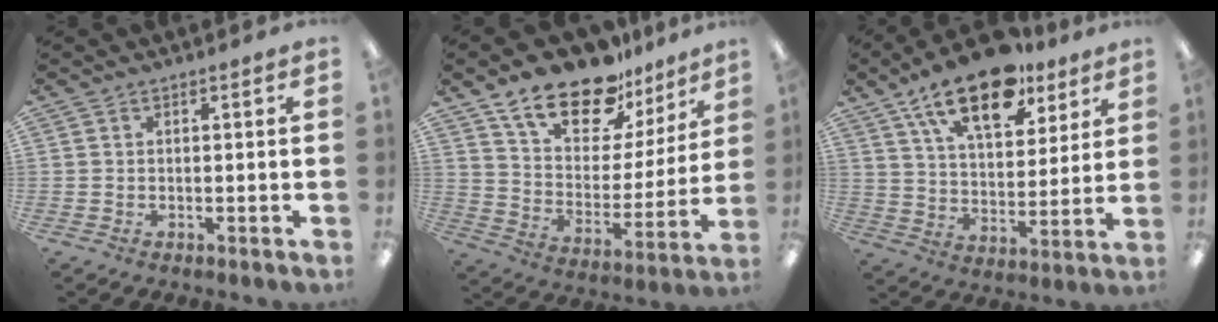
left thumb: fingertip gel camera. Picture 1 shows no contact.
{"total": 19.0, "force": [15.0, 8.5, 8.2], "torque": [-0.151, -0.100, 0.266]}
{"total": 19.1, "force": [12.9, 8.8, 11.0], "torque": [-0.181, -0.062, 0.221]}